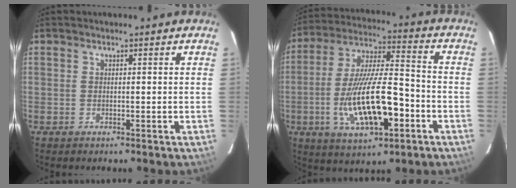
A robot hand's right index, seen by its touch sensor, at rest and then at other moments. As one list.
[{"total": 18.1, "force": [-5.8, 5.8, 16.1], "torque": [-0.316, -0.007, -0.092]}]